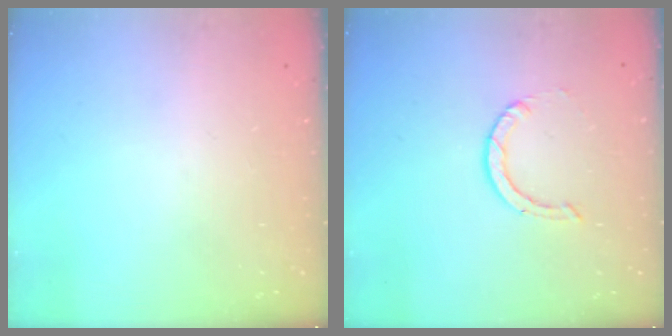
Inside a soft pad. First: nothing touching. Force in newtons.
{"total": 0.8, "press": 0.8, "slide": 0.1}